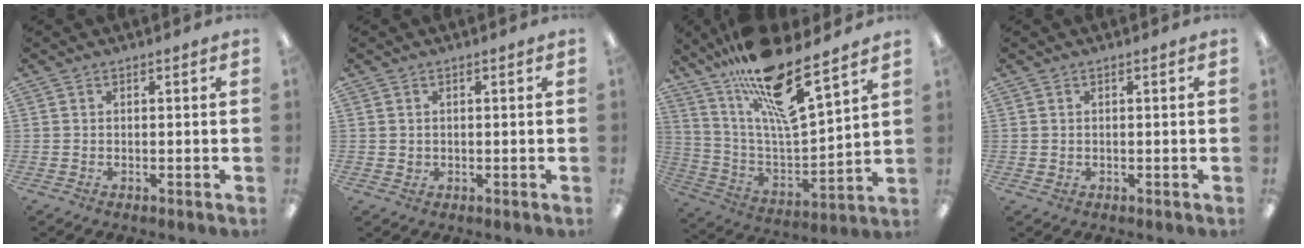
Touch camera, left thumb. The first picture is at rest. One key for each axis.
{"total": 1.0, "fx": 0.5, "fy": 0.9, "fz": 0.1, "tx": -0.002, "ty": 0.003, "tz": 0.009}
{"total": 19.8, "fx": 14.4, "fy": 4.4, "fz": 12.9, "tx": -0.235, "ty": -0.092, "tz": 0.244}
{"total": 0.8, "fx": 0.4, "fy": 0.6, "fz": 0.1, "tx": -0.002, "ty": 0.004, "tz": 0.008}